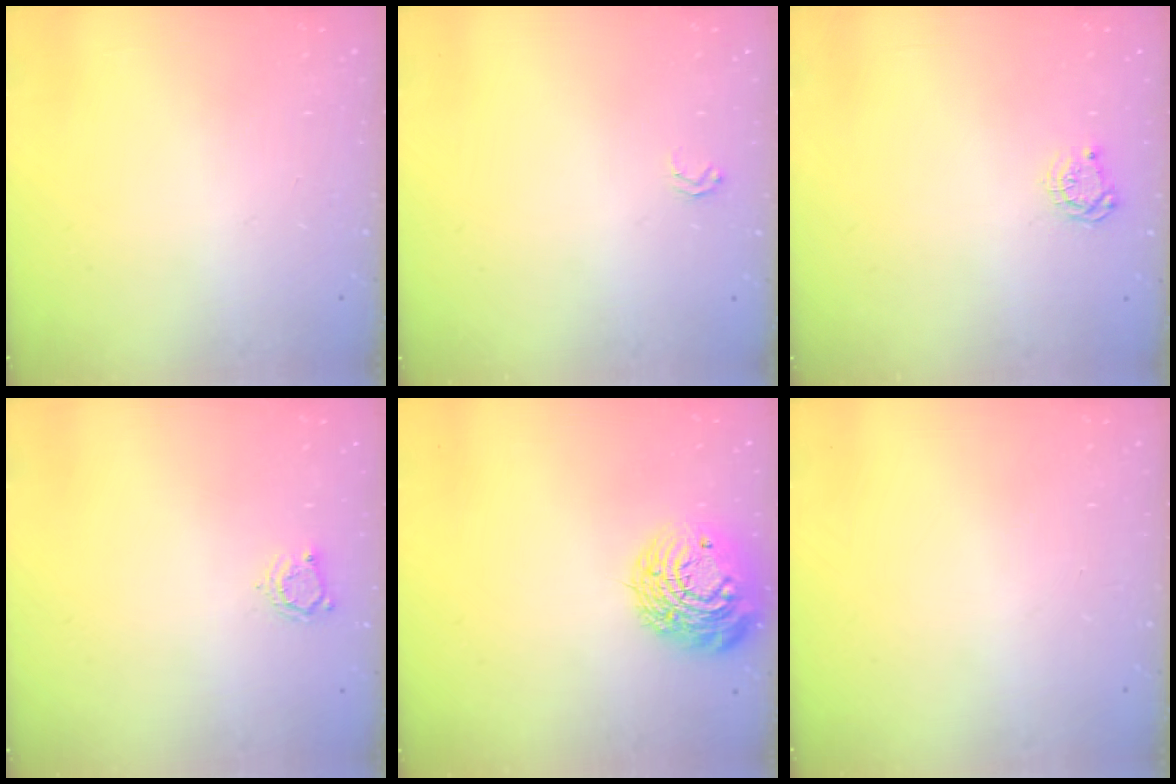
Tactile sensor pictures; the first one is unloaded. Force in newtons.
{"total": 2.5, "press": 2.5, "slide": 0.3}
{"total": 4.8, "press": 4.8, "slide": 0.6}
{"total": 3.7, "press": 3.6, "slide": 0.4}
{"total": 14.6, "press": 14.5, "slide": 1.0}
{"total": 0.0}